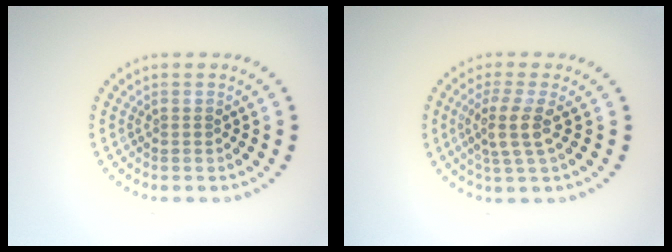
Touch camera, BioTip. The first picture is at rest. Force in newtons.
{"total": 2.9, "press": 2.4, "slide": 1.7}